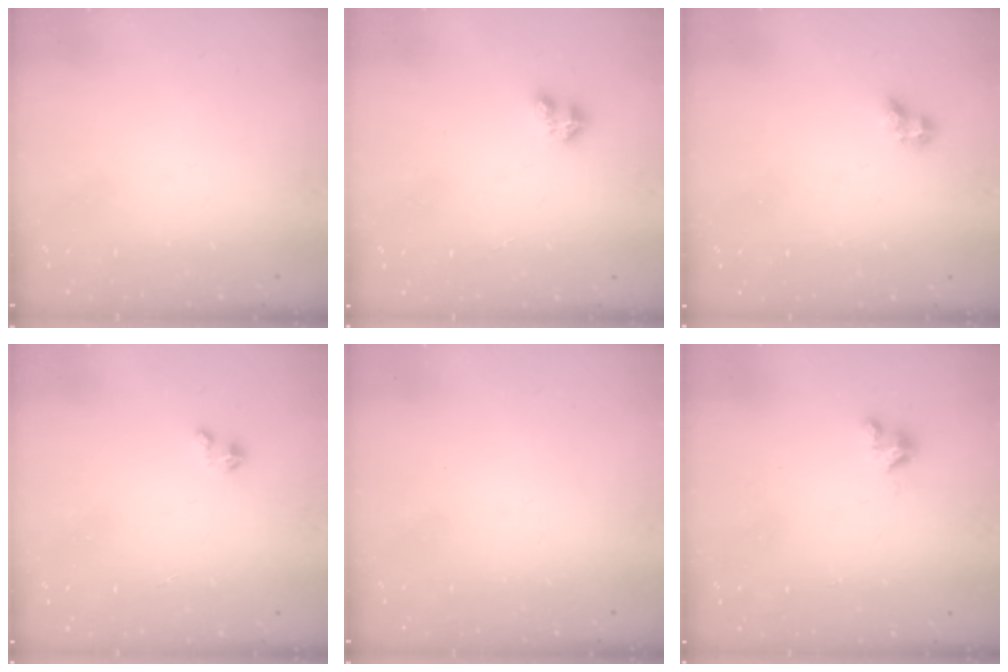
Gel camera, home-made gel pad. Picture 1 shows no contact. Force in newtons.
{"total": 2.7, "press": 2.7, "slide": 0.3}
{"total": 3.3, "press": 3.3, "slide": 0.2}
{"total": 1.4, "press": 1.4, "slide": 0.2}
{"total": 0.0}
{"total": 3.6, "press": 3.6, "slide": 0.4}